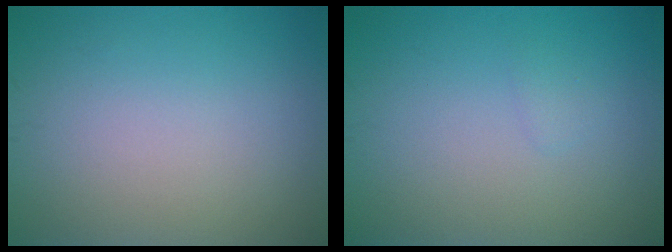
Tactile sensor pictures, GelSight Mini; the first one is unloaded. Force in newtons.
{"total": 0.5, "press": 0.5, "slide": 0.0}